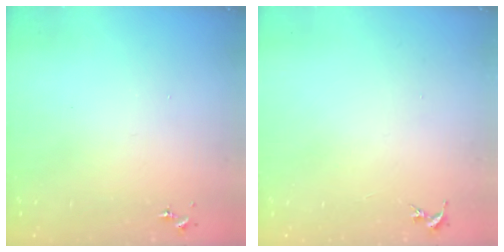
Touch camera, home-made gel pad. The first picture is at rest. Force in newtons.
{"total": 0.0}